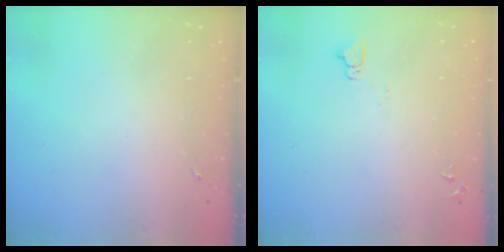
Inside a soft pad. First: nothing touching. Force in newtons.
{"total": 3.6, "press": 3.6, "slide": 0.4}